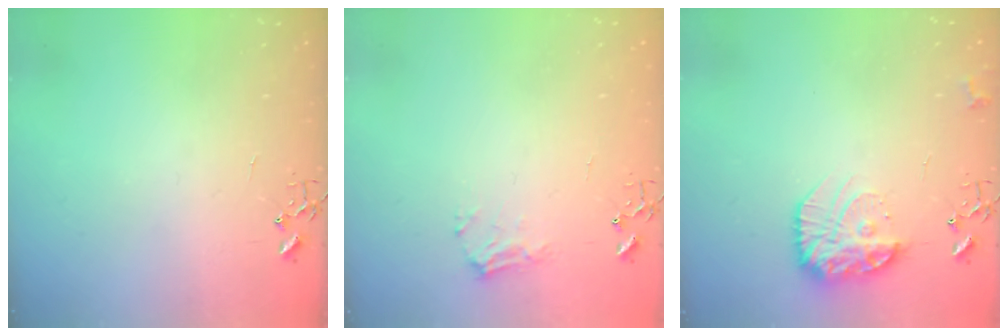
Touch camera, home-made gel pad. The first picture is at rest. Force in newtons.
{"total": 9.0, "press": 8.9, "slide": 0.9}
{"total": 16.1, "press": 16.0, "slide": 1.4}